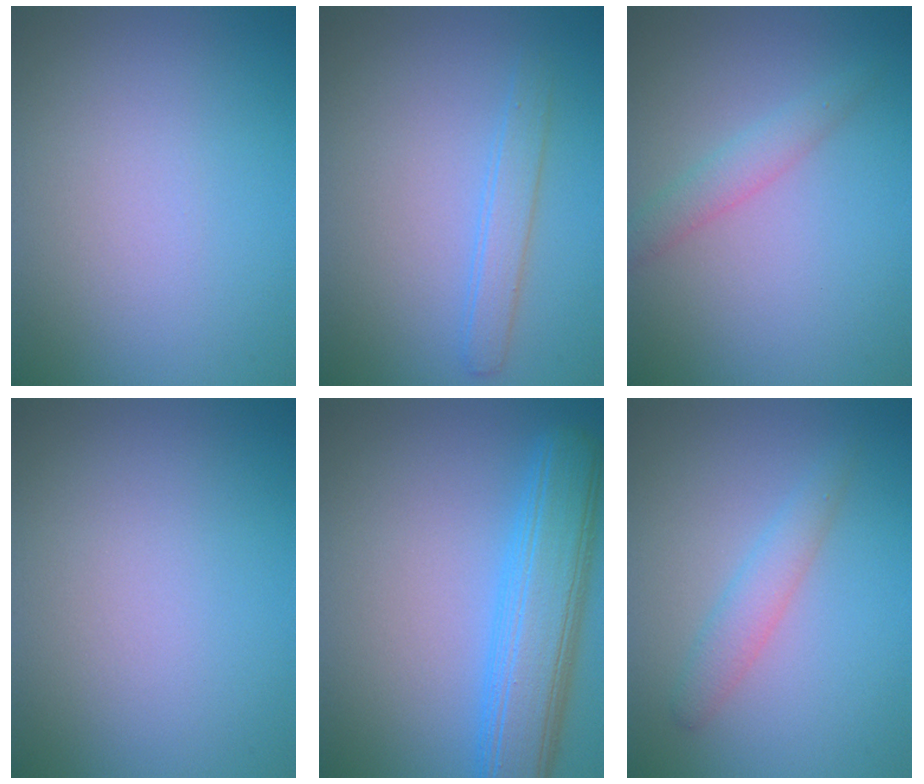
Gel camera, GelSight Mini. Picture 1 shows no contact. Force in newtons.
{"total": 2.0, "press": 2.0, "slide": 0.0}
{"total": 1.9, "press": 1.9, "slide": 0.0}
{"total": 0.0}
{"total": 7.6, "press": 7.6, "slide": 0.1}
{"total": 2.1, "press": 2.1, "slide": 0.1}